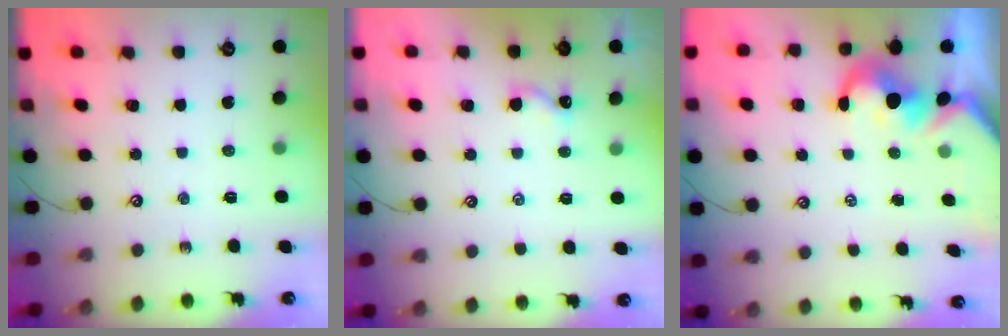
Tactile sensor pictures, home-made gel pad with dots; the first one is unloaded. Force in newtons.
{"total": 3.6, "press": 3.6, "slide": 0.2}
{"total": 3.0, "press": 2.8, "slide": 1.1}